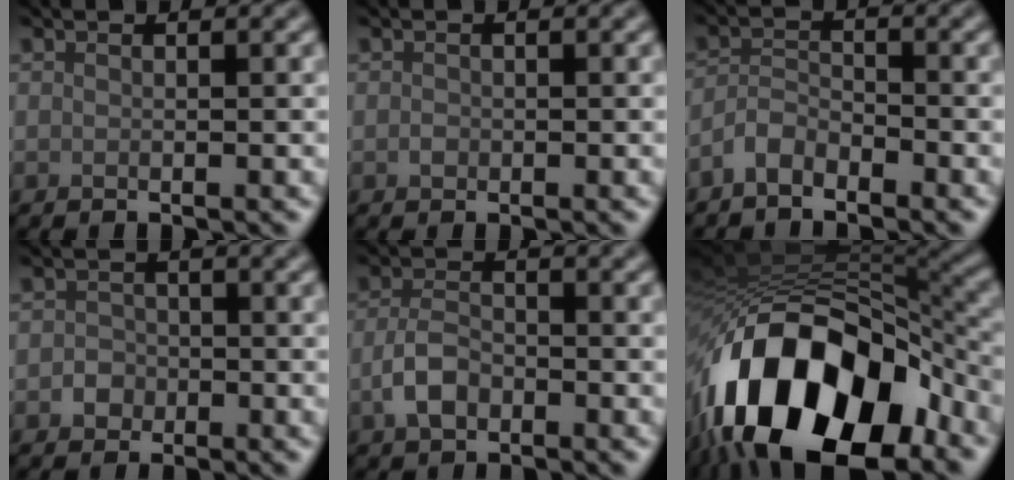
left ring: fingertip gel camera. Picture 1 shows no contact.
{"total": 0.7, "force": [-0.2, 0.6, 0.3], "torque": [-0.004, -0.002, -0.006]}
{"total": 2.4, "force": [-1.9, 0.9, 1.1], "torque": [-0.021, 0.008, -0.044]}
{"total": 1.6, "force": [-0.6, 1.4, 0.4], "torque": [0.003, 0.002, -0.014]}
{"total": 2.9, "force": [-1.3, 1.7, 1.9], "torque": [-0.040, 0.002, -0.031]}
{"total": 17.2, "force": [-8.1, 9.0, 12.1], "torque": [-0.202, -0.002, -0.128]}